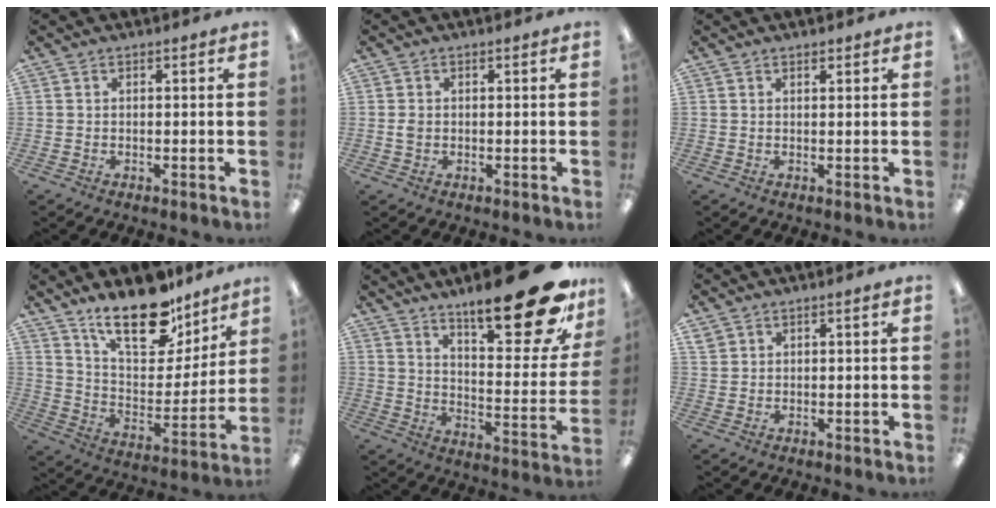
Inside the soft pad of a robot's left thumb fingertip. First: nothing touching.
{"total": 1.5, "force": [0.0, 1.1, 1.0], "torque": [-0.019, 0.004, -0.001]}
{"total": 1.1, "force": [1.0, 0.3, 0.4], "torque": [-0.009, -0.001, 0.019]}
{"total": 20.1, "force": [15.2, 8.4, 10.2], "torque": [-0.163, -0.098, 0.263]}
{"total": 25.4, "force": [16.2, 7.6, 18.0], "torque": [-0.250, -0.105, 0.262]}
{"total": 2.0, "force": [1.5, 0.9, 1.0], "torque": [-0.022, 0.000, 0.028]}